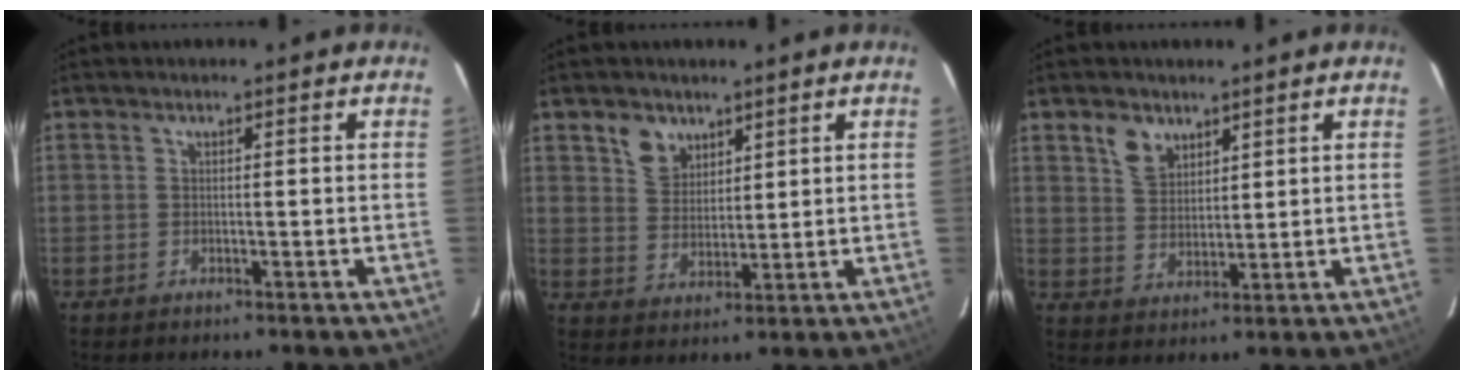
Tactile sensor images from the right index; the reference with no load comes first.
{"total": 5.6, "force": [3.5, 4.0, 1.8], "torque": [-0.027, 0.010, 0.071]}
{"total": 5.3, "force": [3.3, 3.4, 2.4], "torque": [-0.041, 0.008, 0.066]}